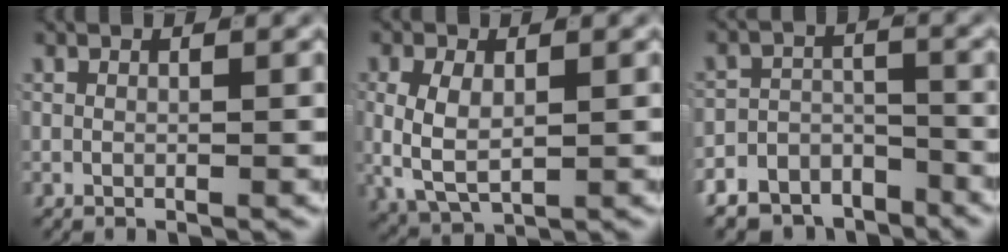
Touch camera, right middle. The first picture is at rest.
{"total": 5.7, "force": [-0.3, 4.1, 4.0], "torque": [-0.108, -0.018, 0.009]}
{"total": 10.2, "force": [-7.6, 6.2, 2.8], "torque": [-0.030, -0.014, -0.137]}